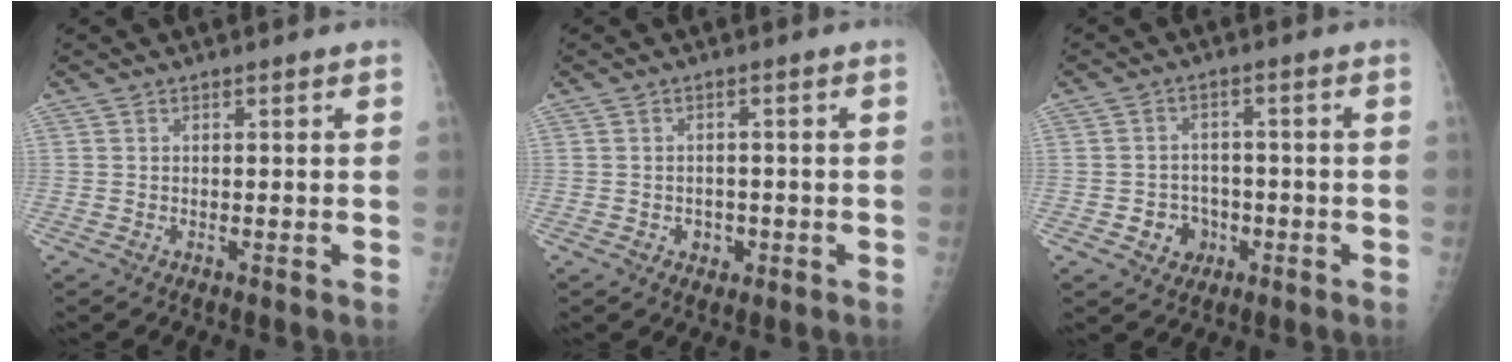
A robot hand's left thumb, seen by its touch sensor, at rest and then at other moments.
{"total": 2.7, "force": [-1.0, 2.3, 1.2], "torque": [-0.001, 0.006, -0.010]}
{"total": 5.3, "force": [-2.0, 4.6, 1.8], "torque": [0.001, 0.016, -0.026]}